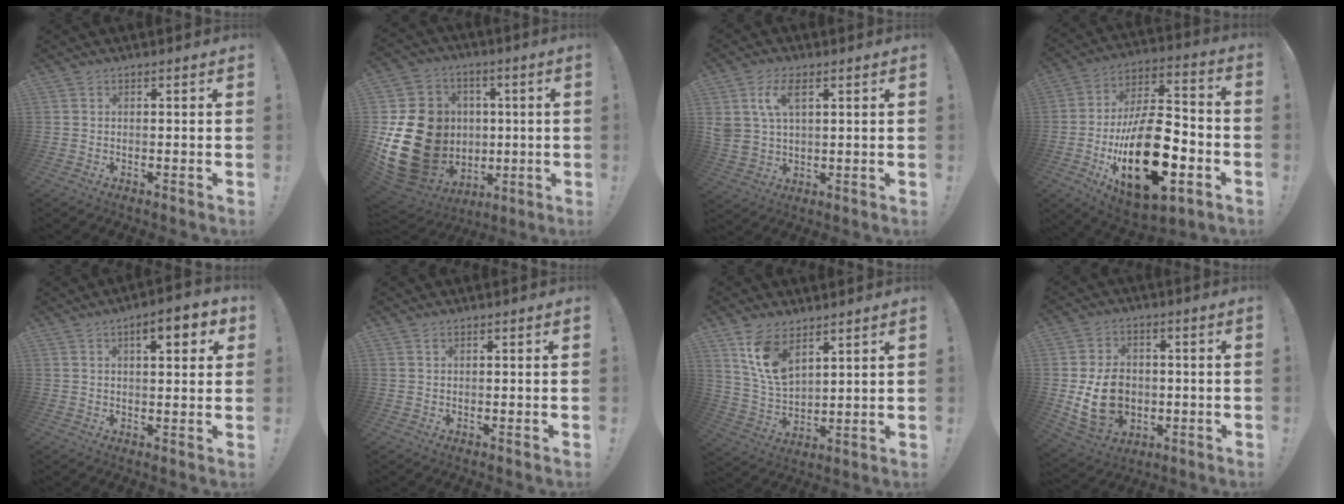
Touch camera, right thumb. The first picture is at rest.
{"total": 25.7, "force": [-1.5, 21.3, 14.2], "torque": [-0.267, 0.005, 0.037]}
{"total": 8.4, "force": [3.7, 5.1, 5.6], "torque": [-0.112, 0.001, 0.071]}
{"total": 27.9, "force": [-8.2, 14.2, 22.6], "torque": [-0.395, 0.048, -0.120]}
{"total": 7.6, "force": [3.2, 2.5, 6.4], "torque": [-0.085, -0.007, 0.047]}
{"total": 0.7, "force": [0.5, 0.3, 0.4], "torque": [-0.001, -0.003, 0.009]}
{"total": 11.5, "force": [7.2, 6.0, 6.7], "torque": [-0.132, -0.034, 0.140]}
{"total": 13.0, "force": [-1.6, 10.2, 7.9], "torque": [-0.151, 0.002, -0.024]}